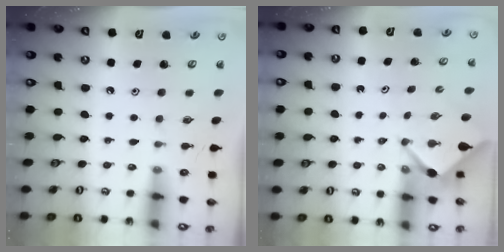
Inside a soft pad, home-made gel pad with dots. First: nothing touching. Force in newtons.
{"total": 2.4, "press": 2.4, "slide": 0.2}